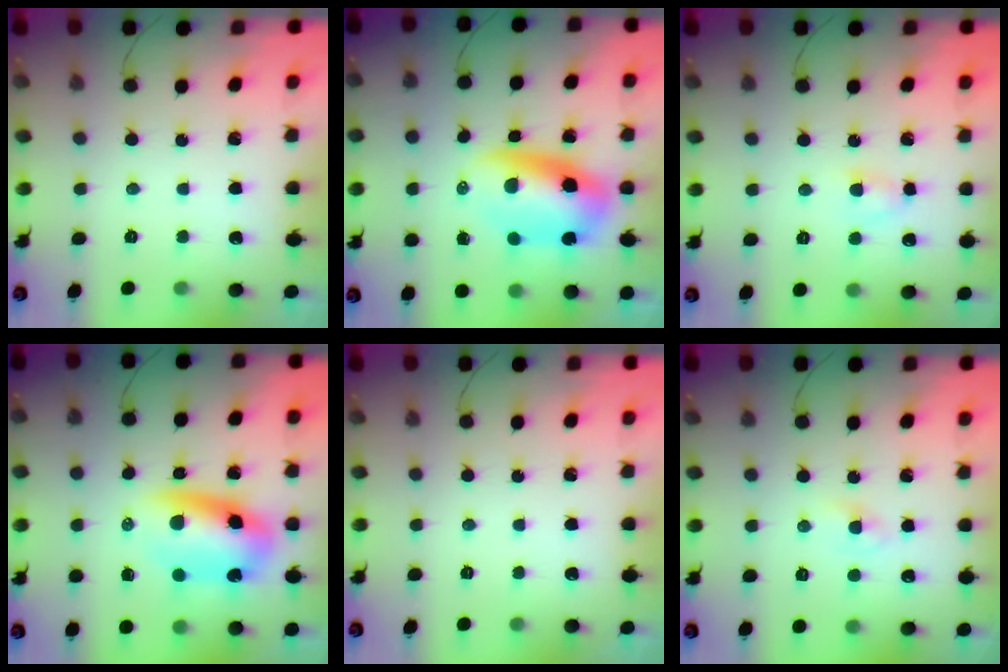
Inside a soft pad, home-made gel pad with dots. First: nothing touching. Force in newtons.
{"total": 9.8, "press": 9.5, "slide": 2.4}
{"total": 3.7, "press": 3.5, "slide": 1.3}
{"total": 10.9, "press": 10.5, "slide": 2.9}
{"total": 0.0}
{"total": 0.7, "press": 0.6, "slide": 0.5}